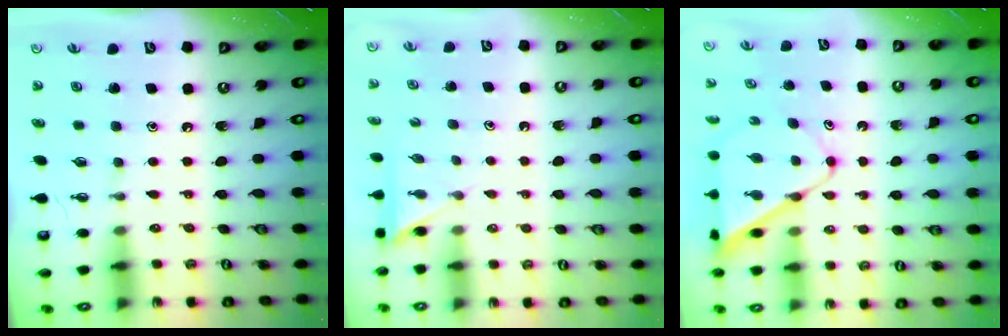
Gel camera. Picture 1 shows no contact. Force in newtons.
{"total": 3.6, "press": 3.6, "slide": 0.4}
{"total": 9.3, "press": 9.2, "slide": 0.7}